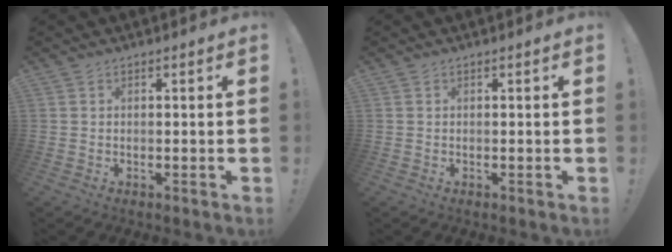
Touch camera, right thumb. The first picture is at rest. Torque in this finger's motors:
{"motor_torque": [-0.08, 0.08, -0.06, 0.06, 0.00]}